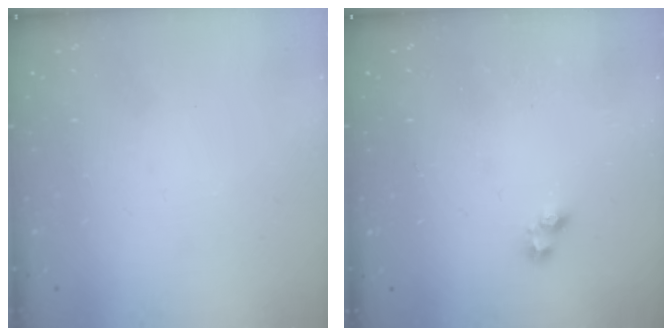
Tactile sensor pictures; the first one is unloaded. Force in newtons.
{"total": 0.9, "press": 0.4, "slide": 0.8}